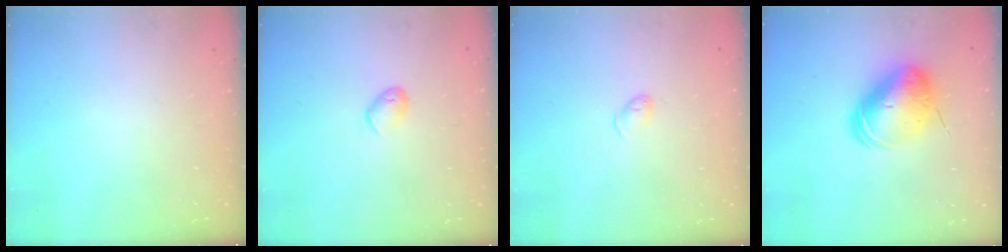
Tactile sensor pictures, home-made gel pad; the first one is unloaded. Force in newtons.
{"total": 5.9, "press": 5.8, "slide": 0.7}
{"total": 4.4, "press": 4.3, "slide": 0.8}
{"total": 10.5, "press": 10.3, "slide": 2.0}